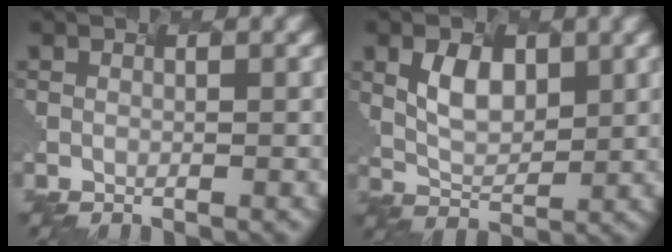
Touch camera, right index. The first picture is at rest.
{"total": 2.8, "force": [0.5, 1.8, 2.0], "torque": [-0.051, -0.003, 0.024]}